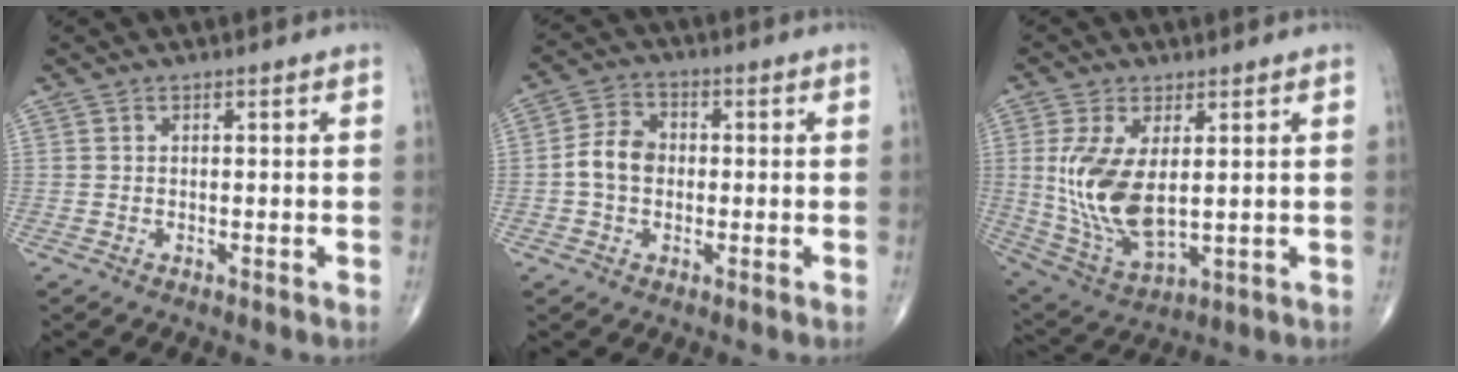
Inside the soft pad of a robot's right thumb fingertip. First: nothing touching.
{"total": 6.3, "force": [-0.6, 4.8, 4.0], "torque": [-0.066, 0.019, -0.019]}
{"total": 13.7, "force": [1.5, 6.7, 11.8], "torque": [-0.240, -0.017, 0.048]}